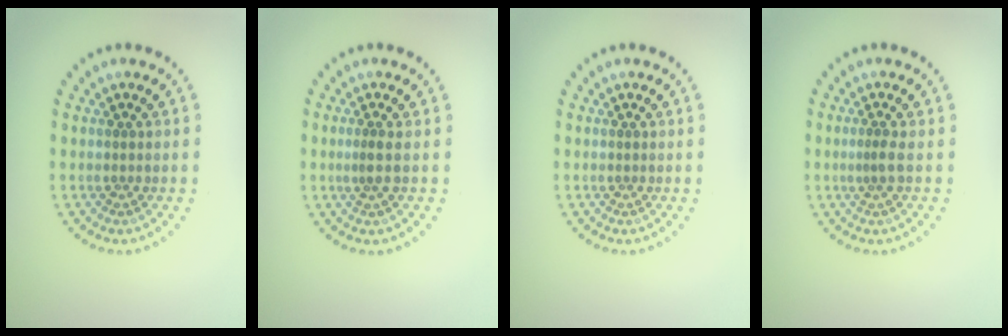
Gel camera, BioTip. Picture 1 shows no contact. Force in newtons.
{"total": 1.0, "press": 0.7, "slide": 0.7}
{"total": 0.0}
{"total": 1.0, "press": 0.6, "slide": 0.8}